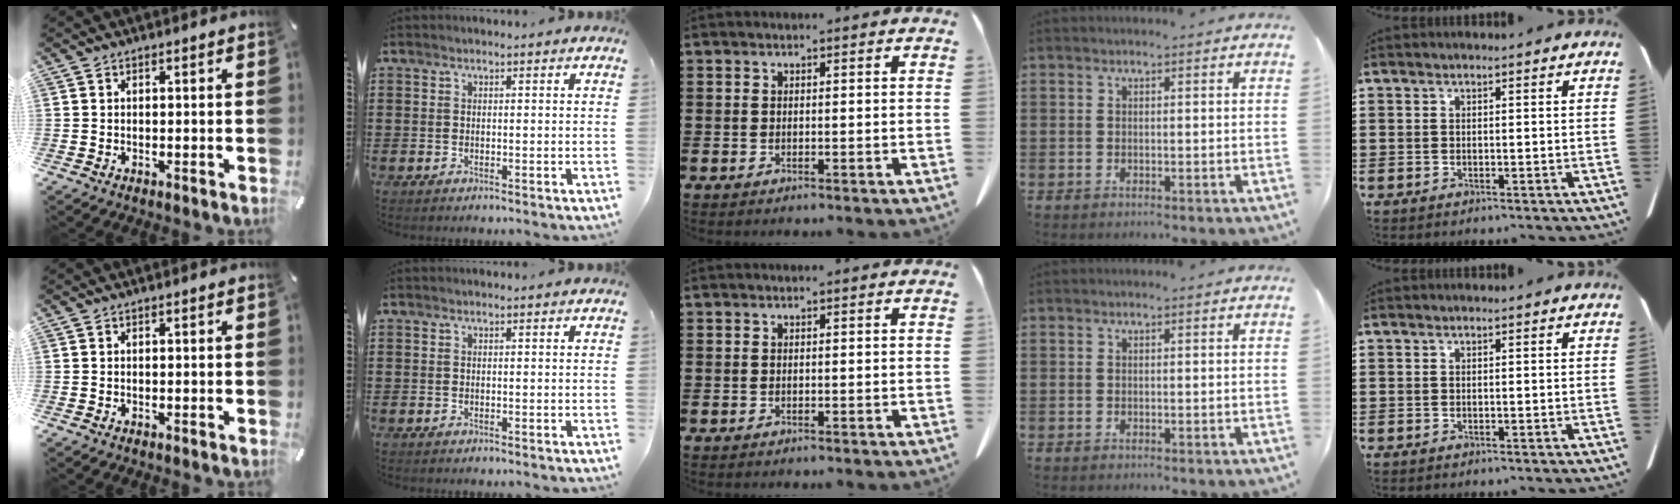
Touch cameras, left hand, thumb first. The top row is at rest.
{}